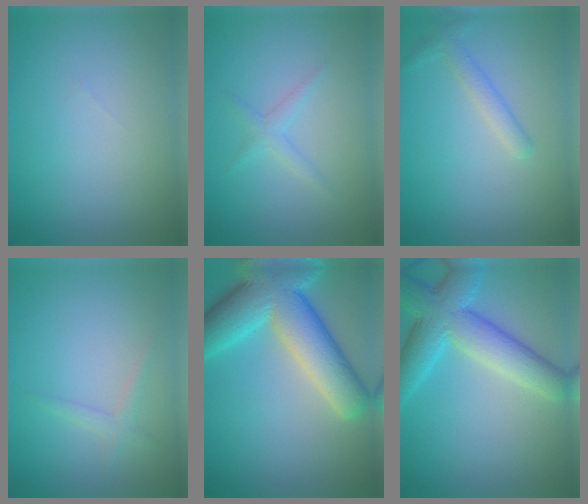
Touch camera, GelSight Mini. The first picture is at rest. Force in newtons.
{"total": 1.3, "press": 1.3, "slide": 0.0}
{"total": 1.7, "press": 1.7, "slide": 0.1}
{"total": 1.2, "press": 1.1, "slide": 0.1}
{"total": 10.4, "press": 10.4, "slide": 0.7}
{"total": 7.4, "press": 7.4, "slide": 0.3}